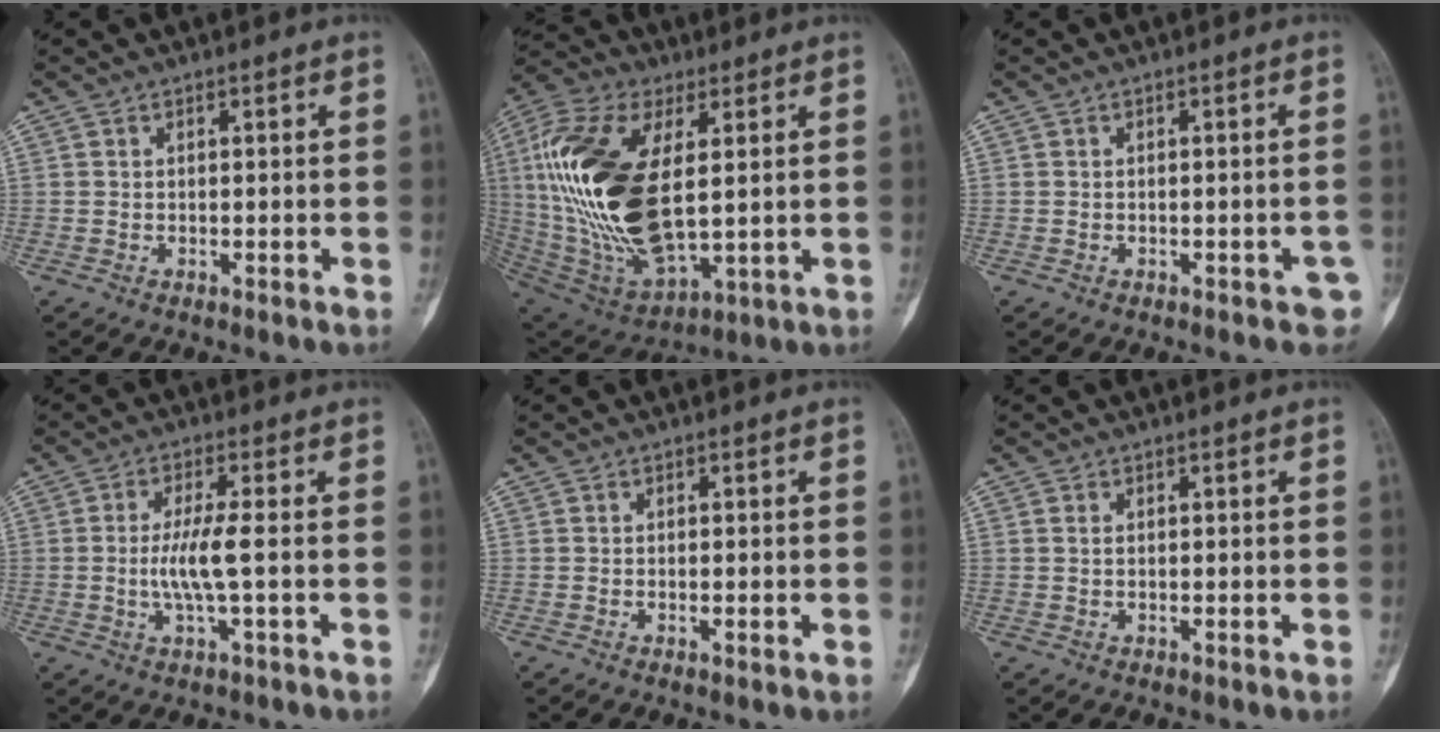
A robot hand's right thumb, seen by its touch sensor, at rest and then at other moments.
{"total": 26.8, "force": [3.4, 13.2, 23.1], "torque": [-0.480, -0.019, 0.069]}
{"total": 3.5, "force": [-1.7, 1.6, 2.5], "torque": [-0.017, 0.009, -0.020]}
{"total": 6.0, "force": [-0.5, 0.6, 5.9], "torque": [-0.135, -0.002, -0.013]}
{"total": 1.3, "force": [-0.2, 0.4, 1.2], "torque": [-0.017, -0.003, -0.002]}
{"total": 0.8, "force": [0.3, 0.4, 0.6], "torque": [-0.015, -0.001, 0.005]}